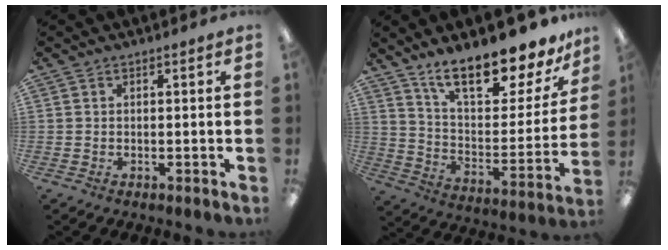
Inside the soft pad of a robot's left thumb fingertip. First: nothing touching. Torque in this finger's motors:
{"motor_torque": [0.45, 0.42, 1.13, -1.64, 0.13]}